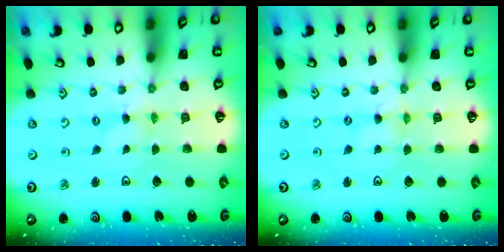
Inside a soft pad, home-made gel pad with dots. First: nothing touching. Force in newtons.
{"total": 0.0}